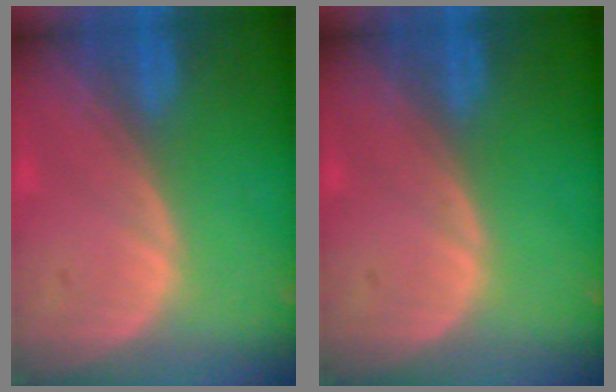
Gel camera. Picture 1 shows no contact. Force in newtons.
{"total": 0.0}